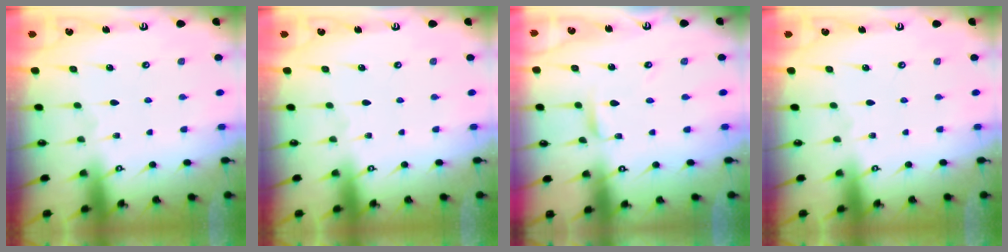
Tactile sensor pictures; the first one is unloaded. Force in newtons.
{"total": 0.0}
{"total": 2.1, "press": 2.1, "slide": 0.2}
{"total": 0.0}